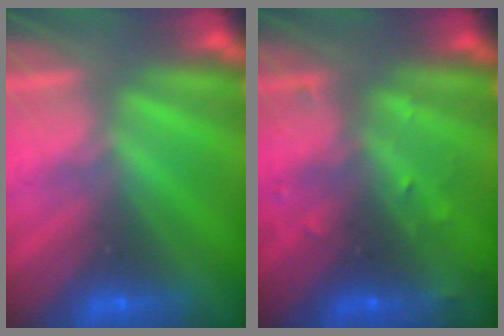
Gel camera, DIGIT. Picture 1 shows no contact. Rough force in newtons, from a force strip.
{"total": 2.9}